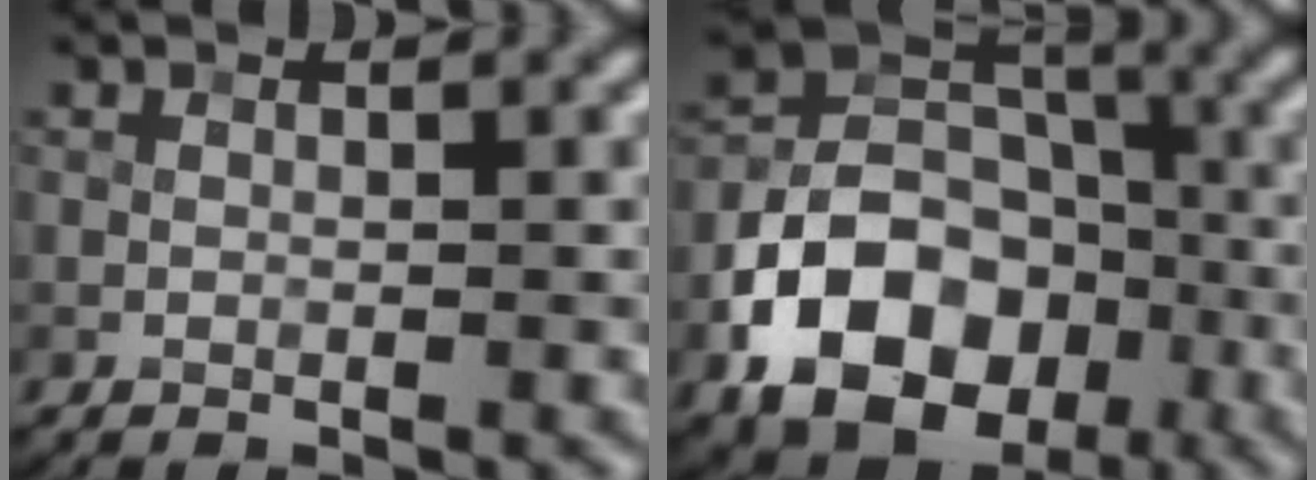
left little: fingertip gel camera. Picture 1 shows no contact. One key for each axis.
{"total": 12.0, "fx": -5.0, "fy": 8.5, "fz": 6.8, "tx": -0.129, "ty": -0.009, "tz": -0.089}